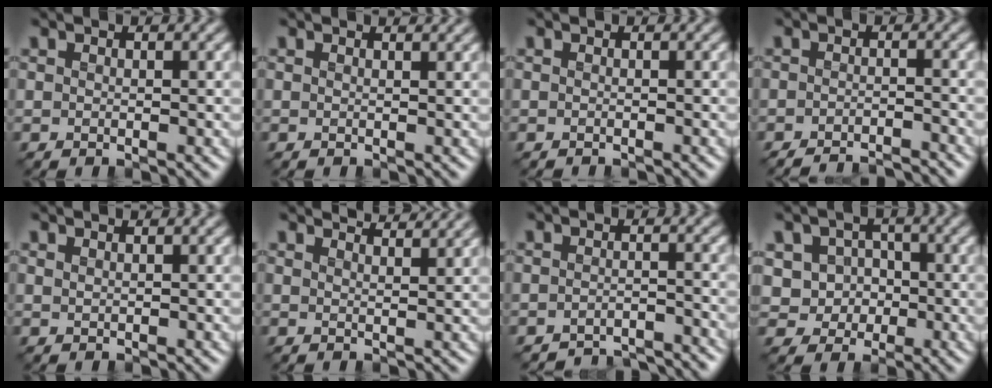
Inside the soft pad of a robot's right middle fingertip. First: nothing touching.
{"total": 1.2, "force": [1.2, 0.1, 0.3], "torque": [-0.010, -0.001, 0.010]}
{"total": 0.6, "force": [-0.4, -0.1, -0.4], "torque": [0.009, -0.009, -0.014]}
{"total": 4.1, "force": [-4.0, 0.3, 0.7], "torque": [-0.009, 0.001, -0.061]}
{"total": 0.0}
{"total": 3.5, "force": [3.3, 0.5, 1.2], "torque": [-0.013, 0.007, 0.029]}
{"total": 4.6, "force": [-4.6, 0.6, 0.2], "torque": [0.000, -0.008, -0.068]}
{"total": 5.2, "force": [-0.2, 4.8, 1.9], "torque": [-0.030, 0.017, -0.020]}